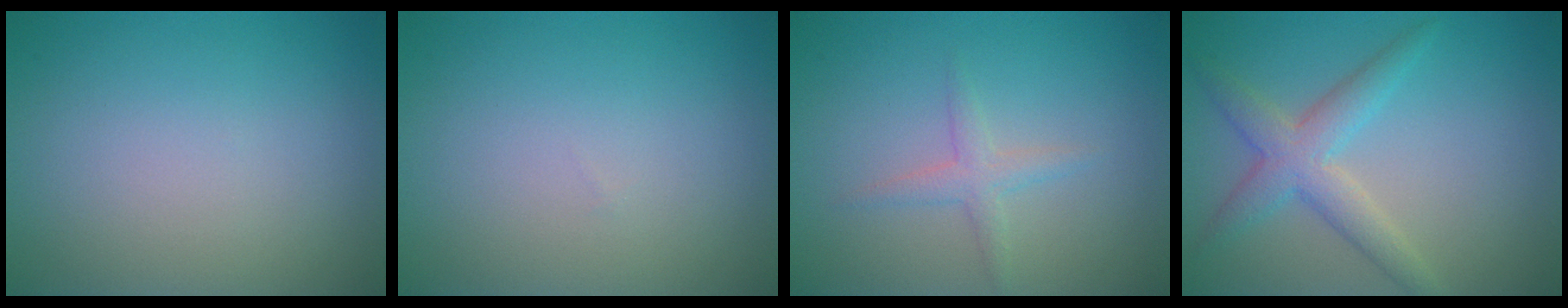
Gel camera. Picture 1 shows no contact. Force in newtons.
{"total": 0.0}
{"total": 1.6, "press": 1.6, "slide": 0.1}
{"total": 3.8, "press": 3.8, "slide": 0.0}